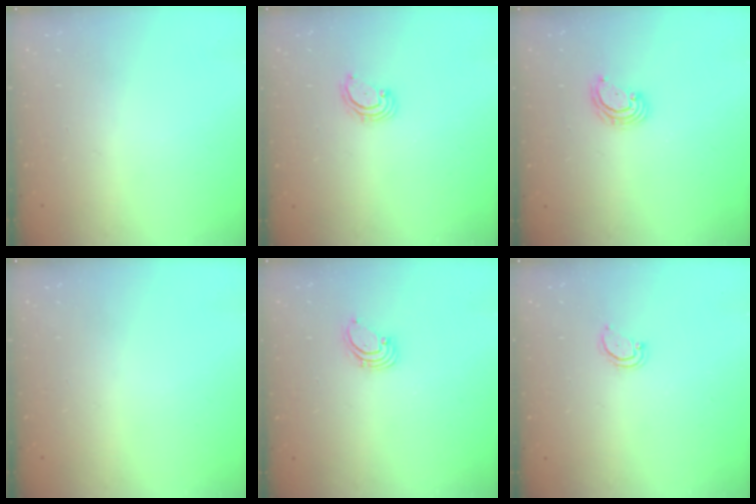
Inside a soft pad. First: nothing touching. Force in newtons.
{"total": 2.7, "press": 2.7, "slide": 0.3}
{"total": 3.6, "press": 3.6, "slide": 0.3}
{"total": 0.0}
{"total": 1.5, "press": 1.5, "slide": 0.1}
{"total": 3.3, "press": 3.3, "slide": 0.5}